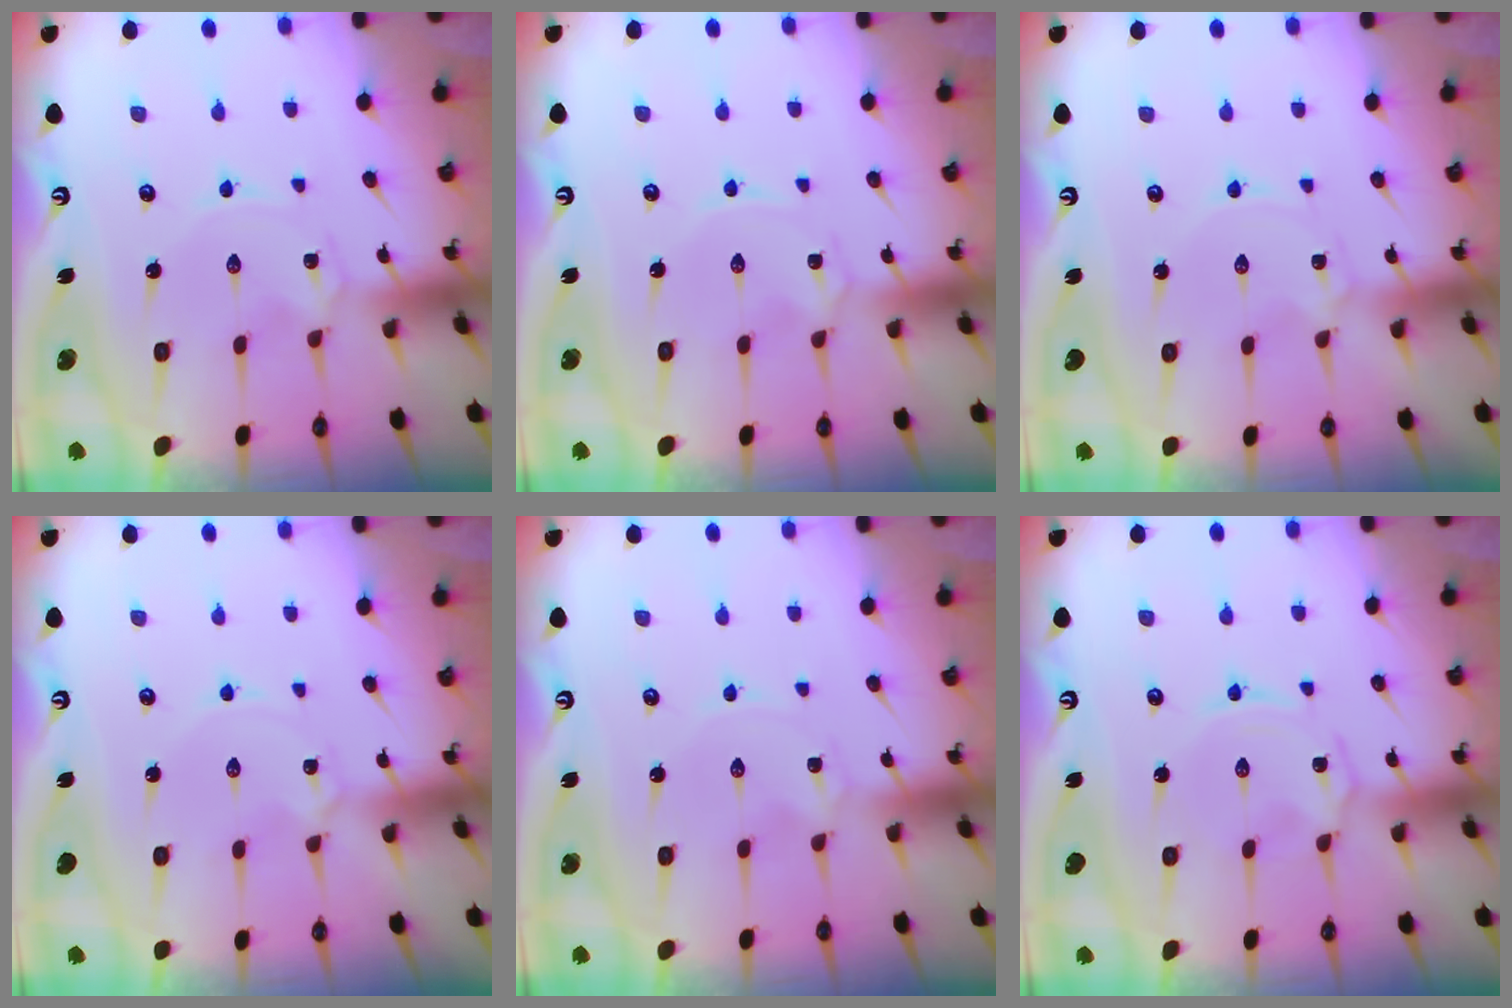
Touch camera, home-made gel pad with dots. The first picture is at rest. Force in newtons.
{"total": 0.6, "press": 0.6, "slide": 0.2}
{"total": 0.0}
{"total": 1.9, "press": 1.9, "slide": 0.4}
{"total": 0.0}
{"total": 1.4, "press": 1.3, "slide": 0.5}